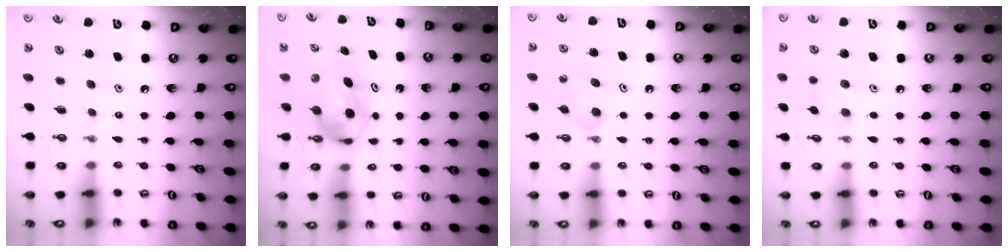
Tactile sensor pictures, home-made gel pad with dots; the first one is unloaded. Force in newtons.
{"total": 7.8, "press": 6.4, "slide": 4.5}
{"total": 5.9, "press": 4.2, "slide": 4.1}
{"total": 6.4, "press": 6.4, "slide": 1.0}